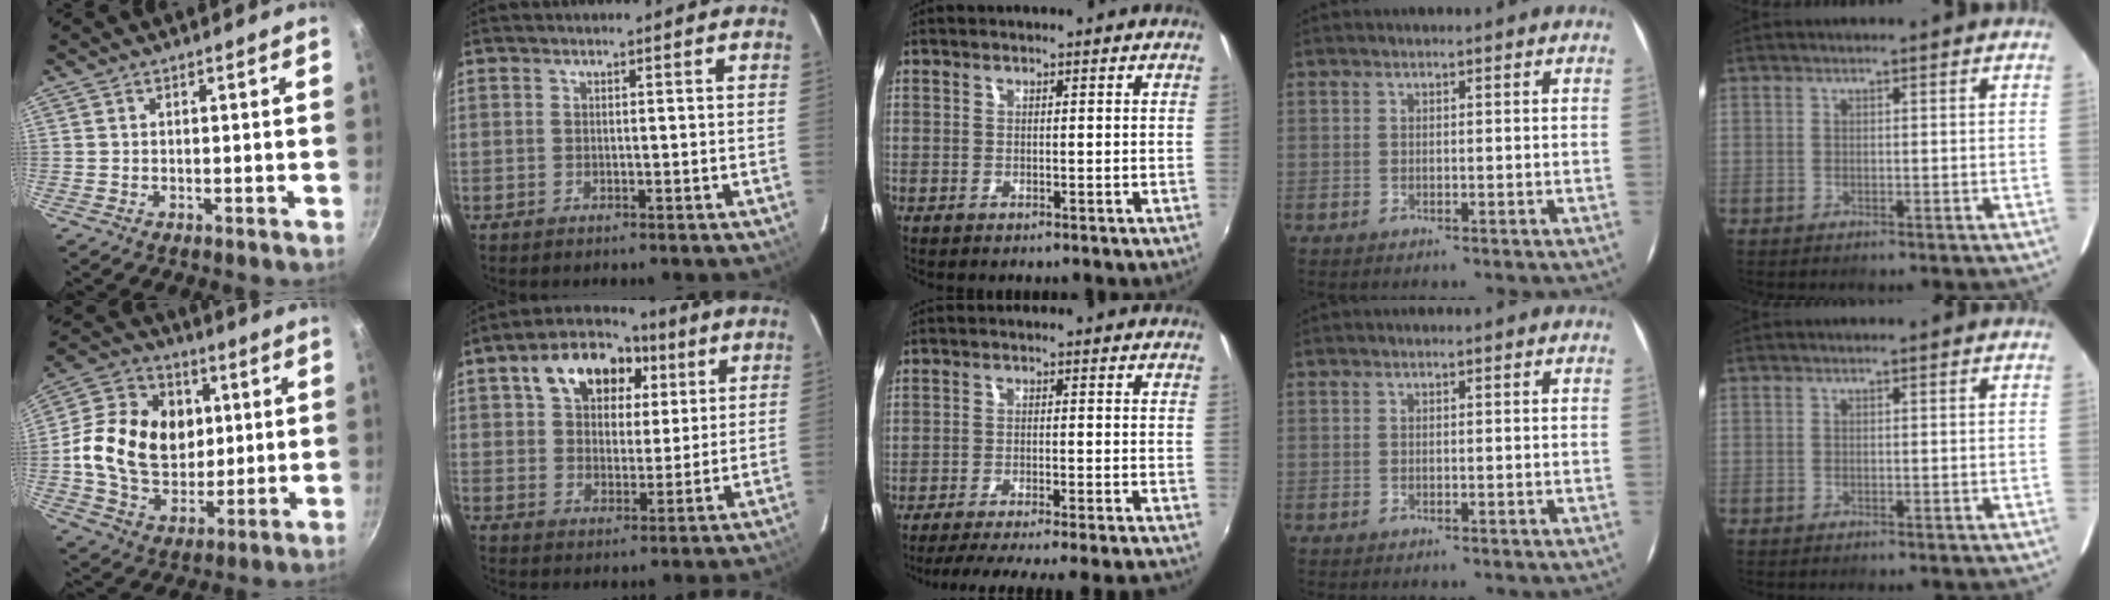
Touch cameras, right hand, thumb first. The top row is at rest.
{"thumb": {"total": 19.9, "force": [2.4, 15.4, 12.4], "torque": [-0.200, 0.007, 0.040]}, "index": {"total": 13.9, "force": [5.9, 9.4, 8.4], "torque": [-0.161, 0.046, 0.098]}, "middle": {"total": 17.9, "force": [-16.3, -0.4, 7.4], "torque": [-0.134, -0.014, -0.232]}}